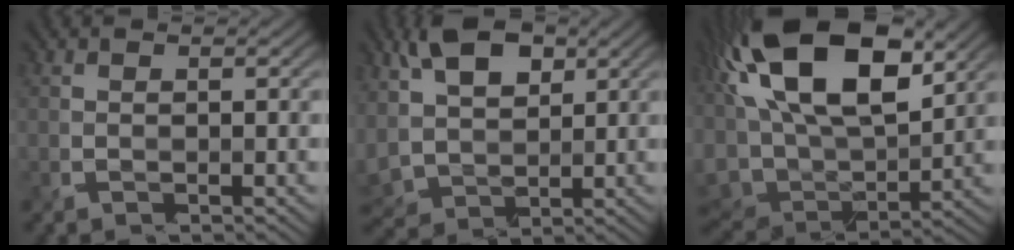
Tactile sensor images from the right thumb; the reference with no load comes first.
{"total": 9.7, "force": [3.5, 5.7, 7.0], "torque": [-0.180, -0.001, 0.079]}
{"total": 19.7, "force": [8.5, 9.7, 14.9], "torque": [-0.331, 0.034, 0.146]}